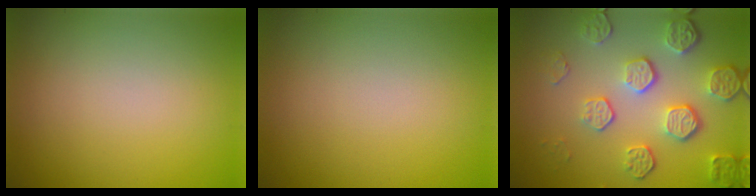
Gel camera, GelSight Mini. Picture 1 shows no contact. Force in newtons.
{"total": 0.0}
{"total": 5.4, "press": 4.1, "slide": 3.6}